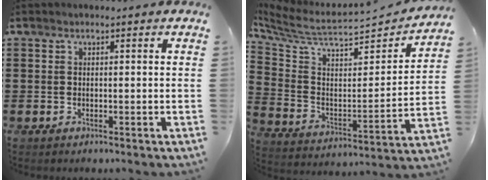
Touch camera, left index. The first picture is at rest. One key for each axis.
{"total": 6.2, "fx": 5.6, "fy": 1.1, "fz": 2.4, "tx": -0.082, "ty": -0.056, "tz": 0.094}